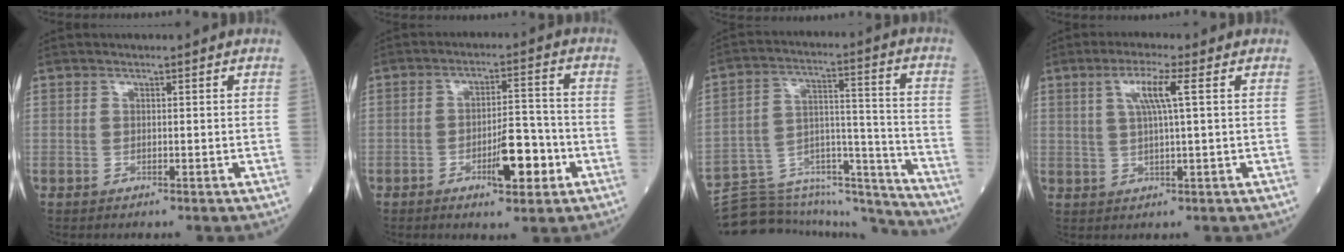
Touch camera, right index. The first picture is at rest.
{"total": 7.1, "force": [-2.9, 1.8, 6.3], "torque": [-0.102, 0.003, -0.041]}
{"total": 19.3, "force": [-18.8, 3.1, 3.3], "torque": [-0.056, 0.057, -0.281]}
{"total": 5.0, "force": [1.7, -0.3, 4.7], "torque": [-0.093, 0.006, 0.034]}